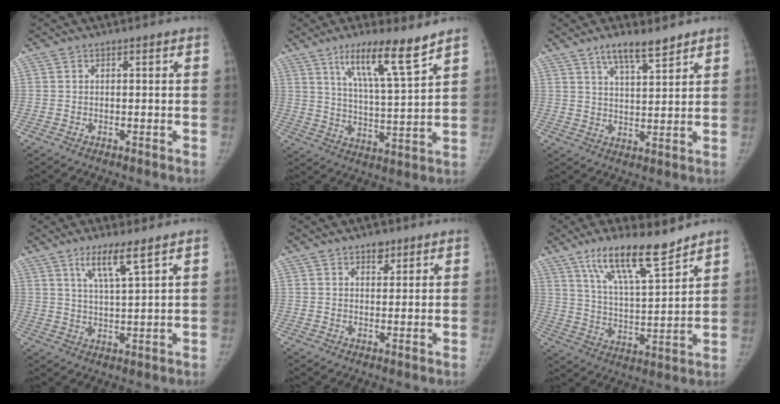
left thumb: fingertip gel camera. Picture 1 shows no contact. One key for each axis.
{"total": 12.1, "fx": 8.2, "fy": 1.2, "fz": 8.9, "tx": -0.146, "ty": -0.053, "tz": 0.145}
{"total": 6.9, "fx": 5.3, "fy": 1.8, "fz": 4.2, "tx": -0.054, "ty": -0.034, "tz": 0.091}
{"total": 6.4, "fx": 4.0, "fy": 0.4, "fz": 4.9, "tx": -0.096, "ty": -0.028, "tz": 0.079}
{"total": 2.5, "fx": 1.7, "fy": 1.5, "fz": 1.1, "tx": 0.002, "ty": -0.008, "tz": 0.024}
{"total": 14.1, "fx": 10.2, "fy": 3.2, "fz": 9.3, "tx": -0.142, "ty": -0.059, "tz": 0.187}